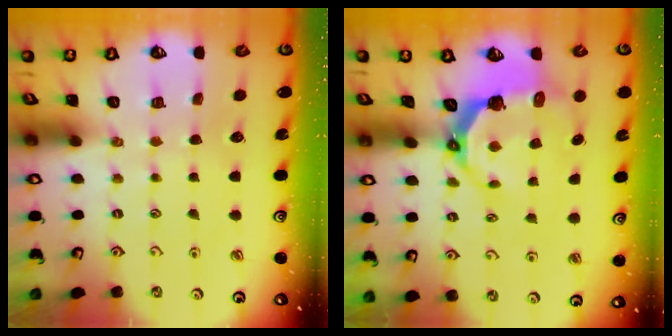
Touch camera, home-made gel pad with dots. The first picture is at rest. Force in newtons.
{"total": 8.0, "press": 6.3, "slide": 5.0}